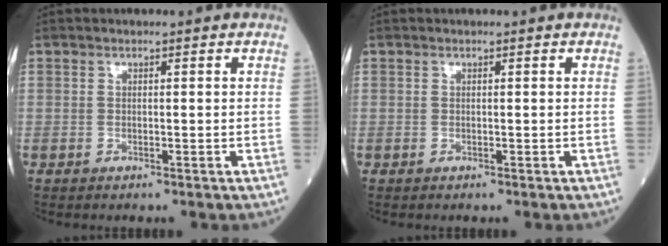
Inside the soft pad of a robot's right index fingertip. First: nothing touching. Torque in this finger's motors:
{"motor_torque": [0.00, 0.00, 0.01, 0.00]}